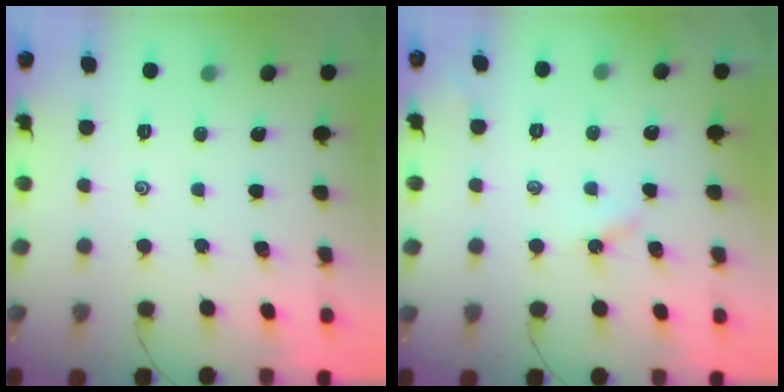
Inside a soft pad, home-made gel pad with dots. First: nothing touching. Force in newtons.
{"total": 2.7, "press": 2.7, "slide": 0.4}